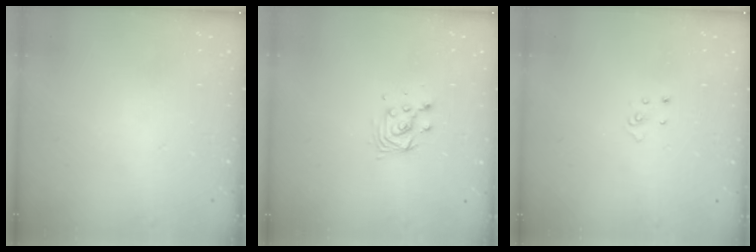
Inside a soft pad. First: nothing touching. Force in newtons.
{"total": 4.2, "press": 4.2, "slide": 0.3}
{"total": 3.0, "press": 2.9, "slide": 0.3}